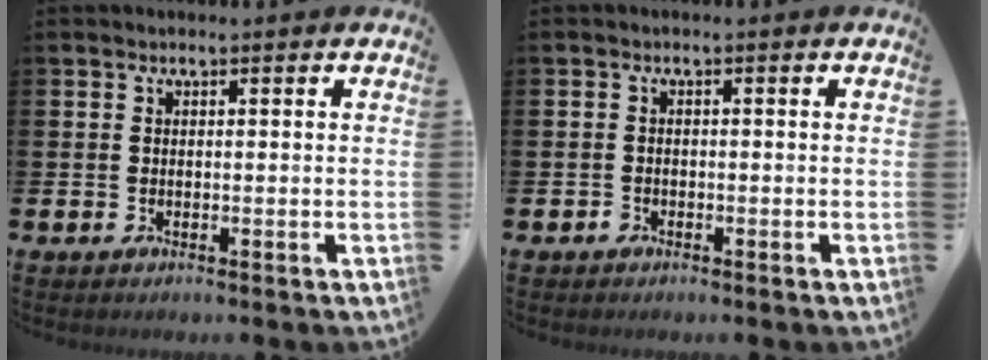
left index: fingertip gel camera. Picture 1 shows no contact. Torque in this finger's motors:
{"motor_torque": [0.06, 0.00, 0.02, 0.01]}